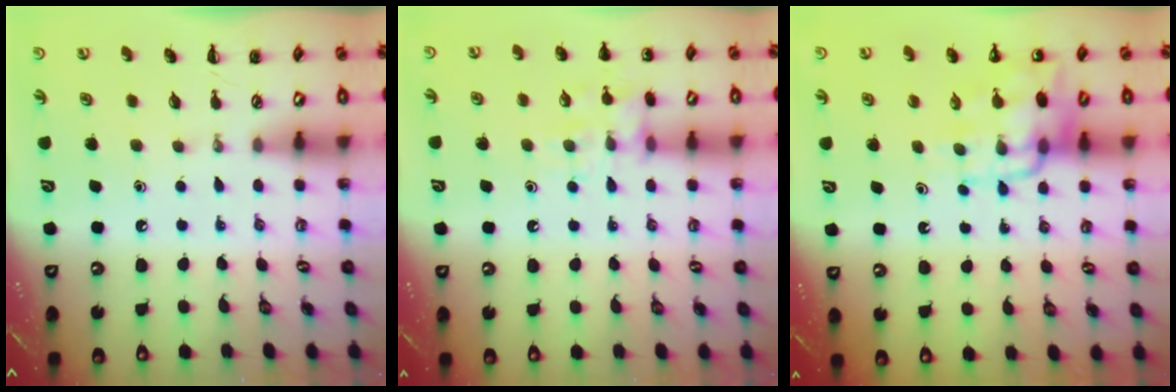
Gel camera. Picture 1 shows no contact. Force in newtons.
{"total": 12.7, "press": 12.6, "slide": 1.4}
{"total": 13.1, "press": 12.7, "slide": 2.9}